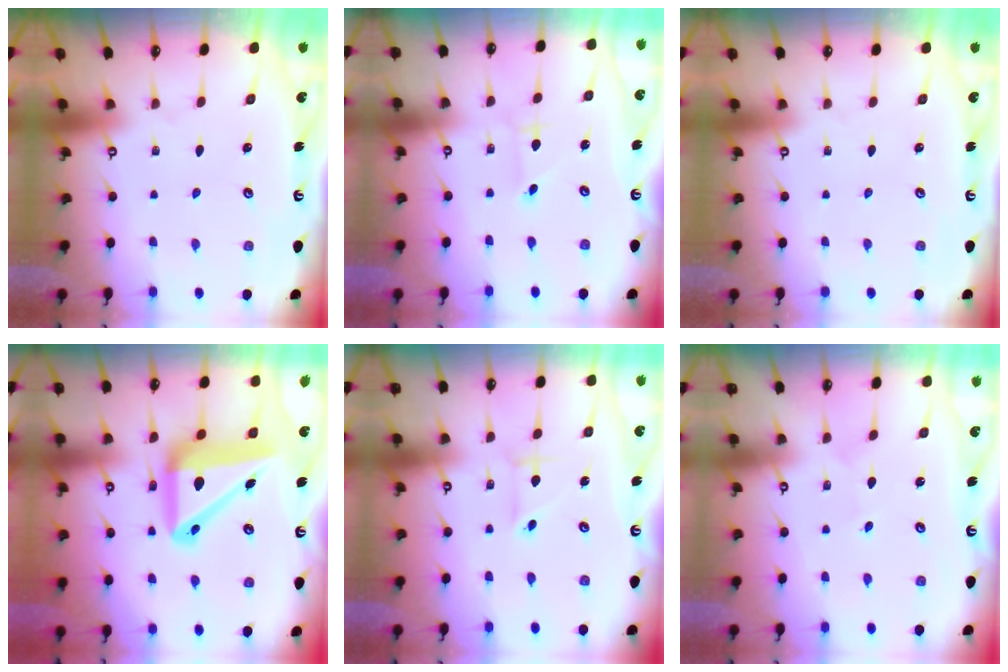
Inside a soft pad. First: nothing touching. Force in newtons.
{"total": 1.4, "press": 1.4, "slide": 0.1}
{"total": 0.0}
{"total": 16.7, "press": 16.6, "slide": 2.3}
{"total": 3.2, "press": 3.2, "slide": 0.4}
{"total": 1.5, "press": 1.4, "slide": 0.1}